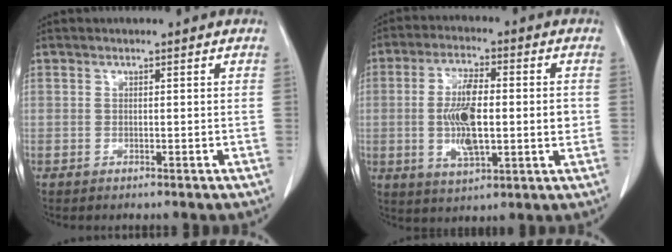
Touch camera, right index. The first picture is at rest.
{"total": 11.6, "force": [-0.5, 3.6, 11.0], "torque": [-0.207, 0.008, -0.005]}